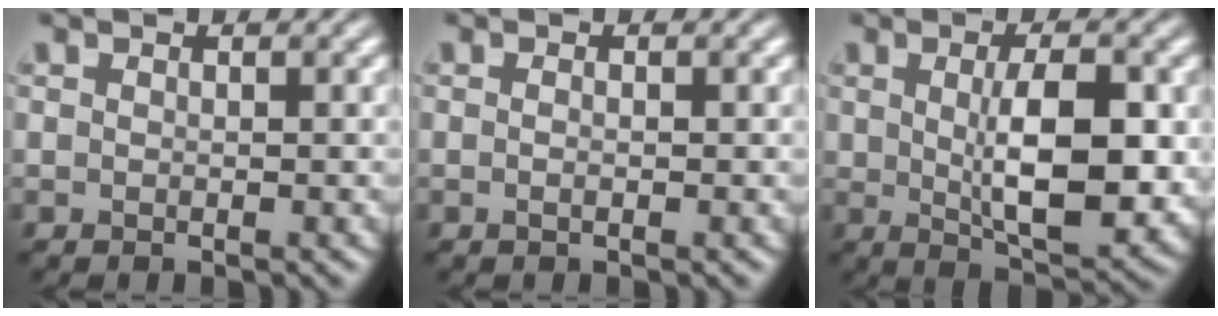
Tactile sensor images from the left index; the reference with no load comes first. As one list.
[{"total": 0.7, "force": [-0.2, 0.1, 0.6], "torque": [-0.014, -0.003, -0.003]}, {"total": 7.7, "force": [0.3, 3.1, 7.1], "torque": [-0.118, -0.008, 0.014]}]